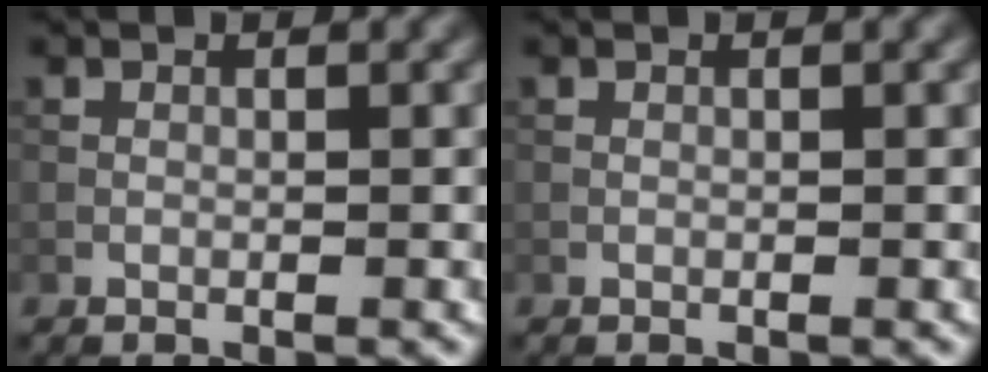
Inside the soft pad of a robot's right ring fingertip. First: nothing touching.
{"total": 0.0}